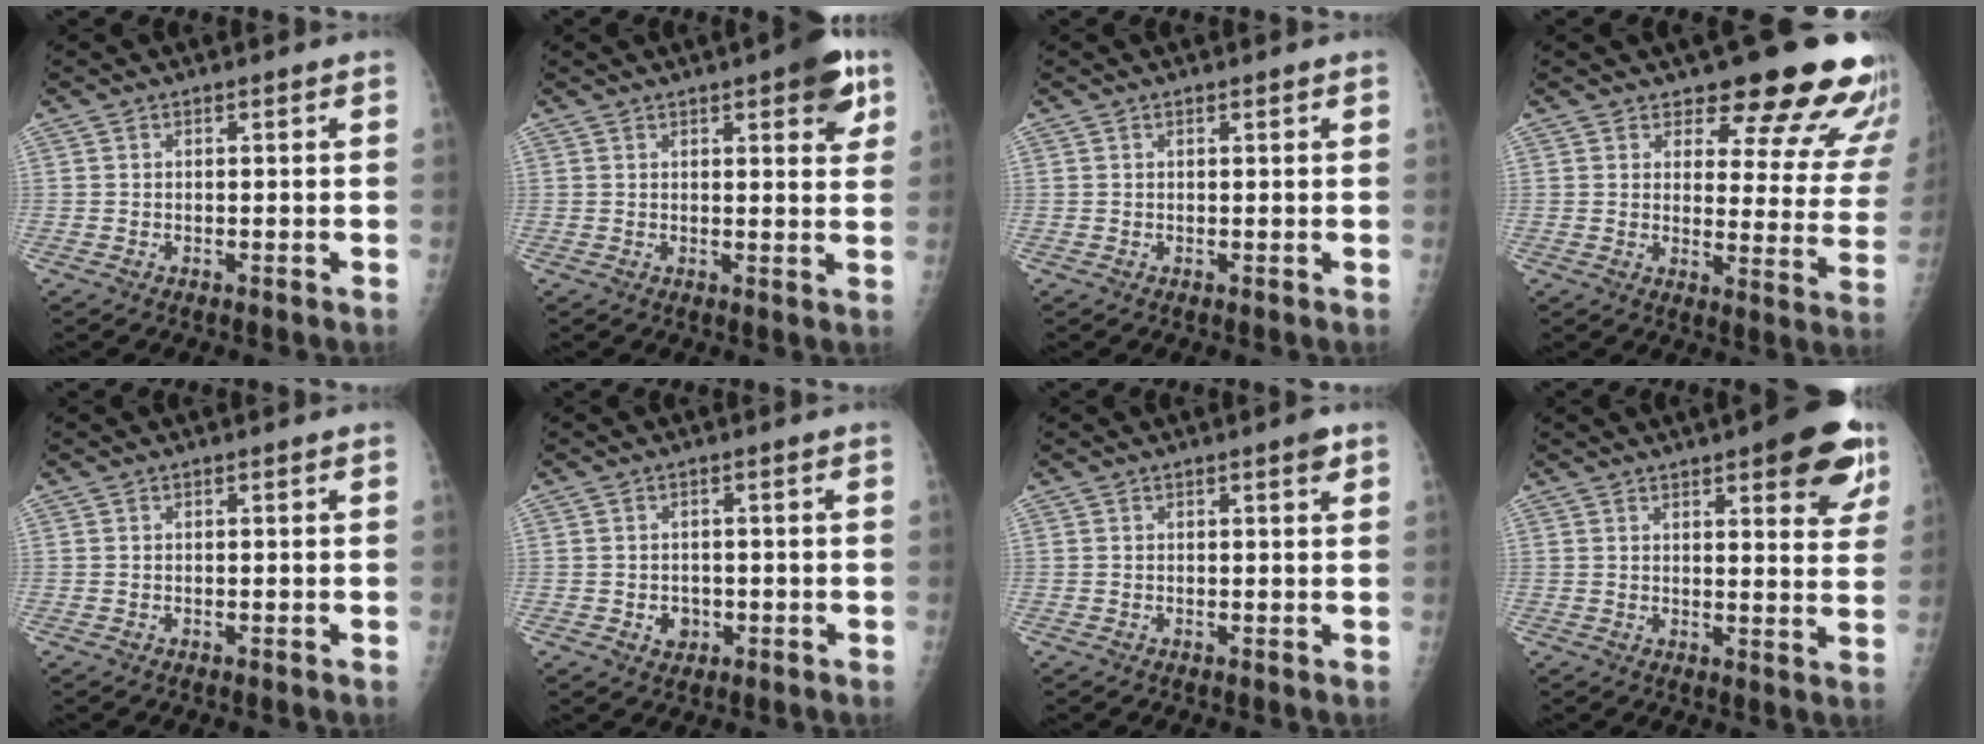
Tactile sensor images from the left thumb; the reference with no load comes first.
{"total": 8.0, "force": [4.1, 2.7, 6.3], "torque": [-0.059, -0.013, 0.046]}
{"total": 0.7, "force": [0.5, 0.1, 0.5], "torque": [-0.005, 0.000, 0.007]}
{"total": 18.2, "force": [15.6, 5.6, 7.6], "torque": [-0.042, -0.119, 0.173]}
{"total": 0.0}
{"total": 2.6, "force": [-0.7, 2.2, 1.1], "torque": [-0.004, 0.003, -0.003]}
{"total": 1.7, "force": [1.0, 0.4, 1.4], "torque": [-0.018, -0.003, 0.011]}
{"total": 13.5, "force": [7.6, 4.1, 10.4], "torque": [-0.088, -0.032, 0.090]}